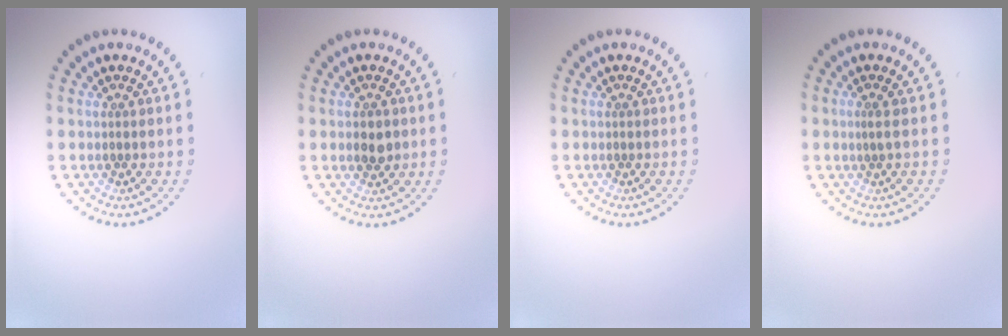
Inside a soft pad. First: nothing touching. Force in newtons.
{"total": 2.0, "press": 2.0, "slide": 0.1}
{"total": 0.0}
{"total": 0.7, "press": 0.4, "slide": 0.6}